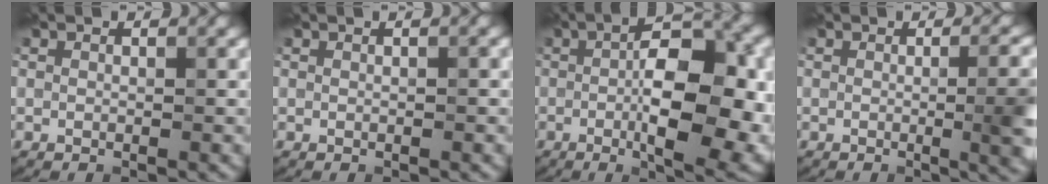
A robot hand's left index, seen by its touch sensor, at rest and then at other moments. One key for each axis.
{"total": 0.7, "fx": 0.1, "fy": 0.1, "fz": 0.7, "tx": -0.007, "ty": 0.004, "tz": 0.000}
{"total": 11.6, "fx": -1.2, "fy": 3.9, "fz": 10.9, "tx": -0.158, "ty": -0.002, "tz": -0.020}
{"total": 8.4, "fx": -0.3, "fy": 3.5, "fz": 7.6, "tx": -0.049, "ty": 0.001, "tz": -0.001}